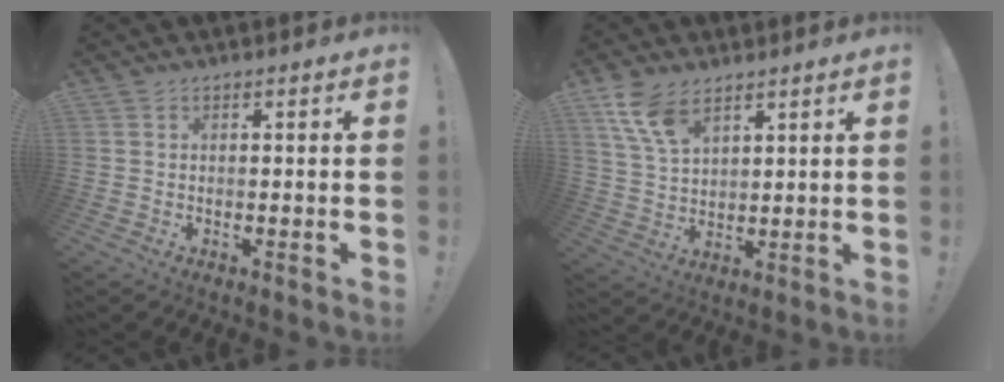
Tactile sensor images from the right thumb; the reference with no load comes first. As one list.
[{"total": 9.5, "force": [6.1, 4.6, 5.6], "torque": [-0.106, -0.024, 0.121]}]